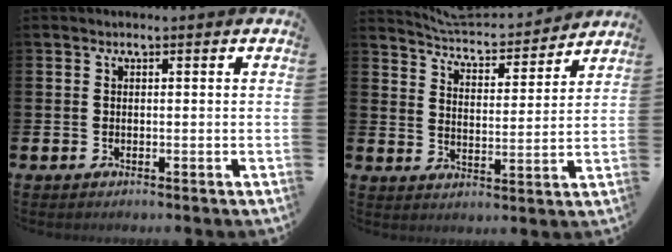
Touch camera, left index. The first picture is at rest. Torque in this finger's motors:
{"motor_torque": [0.71, -1.31, 0.06, 0.01]}